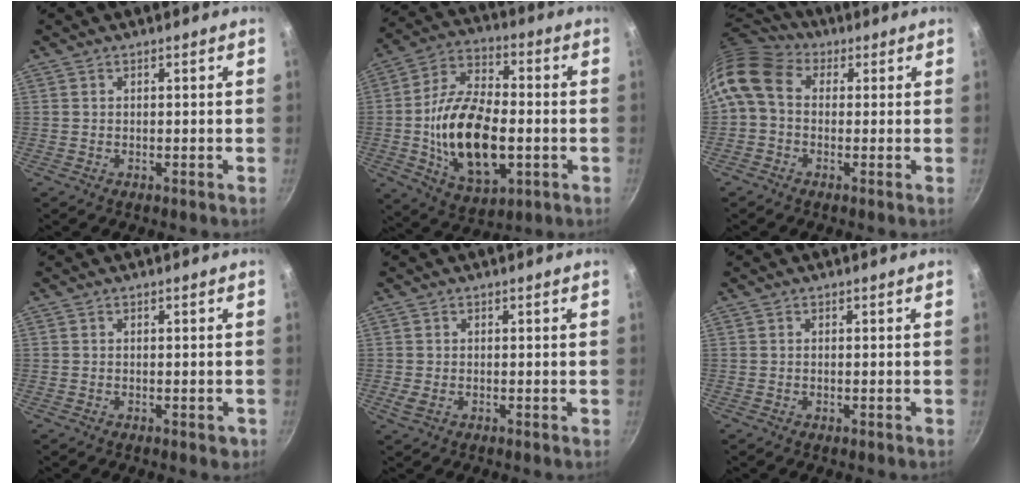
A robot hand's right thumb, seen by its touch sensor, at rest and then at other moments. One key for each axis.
{"total": 20.4, "fx": -2.8, "fy": 11.1, "fz": 16.8, "tx": -0.292, "ty": 0.020, "tz": -0.047}
{"total": 10.6, "fx": 1.4, "fy": 8.1, "fz": 6.8, "tx": -0.132, "ty": 0.023, "tz": 0.006}
{"total": 1.6, "fx": -0.6, "fy": 0.8, "fz": 1.3, "tx": -0.013, "ty": -0.001, "tz": -0.007}
{"total": 1.5, "fx": -0.1, "fy": 0.9, "fz": 1.2, "tx": -0.022, "ty": -0.002, "tz": -0.002}
{"total": 0.0}